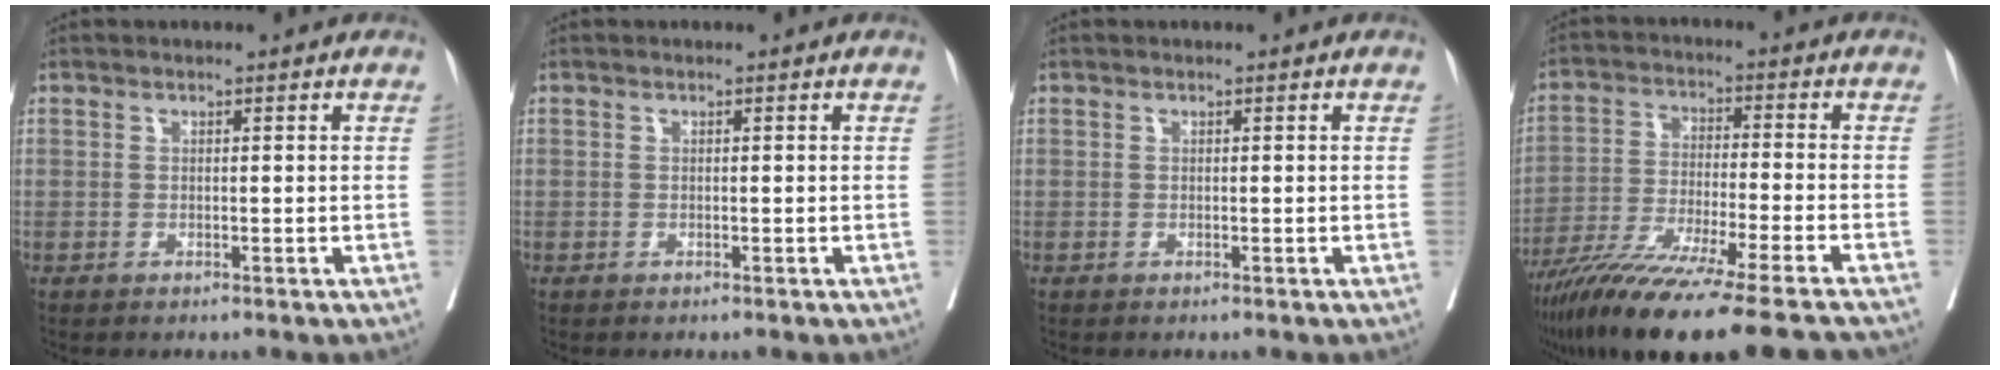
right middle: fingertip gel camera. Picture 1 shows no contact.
{"total": 0.0}
{"total": 0.0}
{"total": 20.9, "force": [-17.0, -0.3, 12.1], "torque": [-0.182, -0.057, -0.278]}